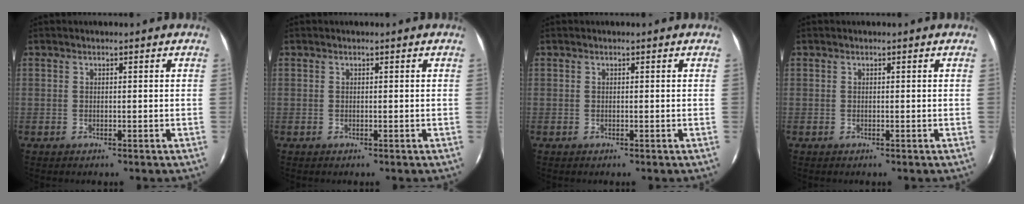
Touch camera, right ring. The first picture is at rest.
{"total": 0.0}
{"total": 0.0}
{"total": 0.0}